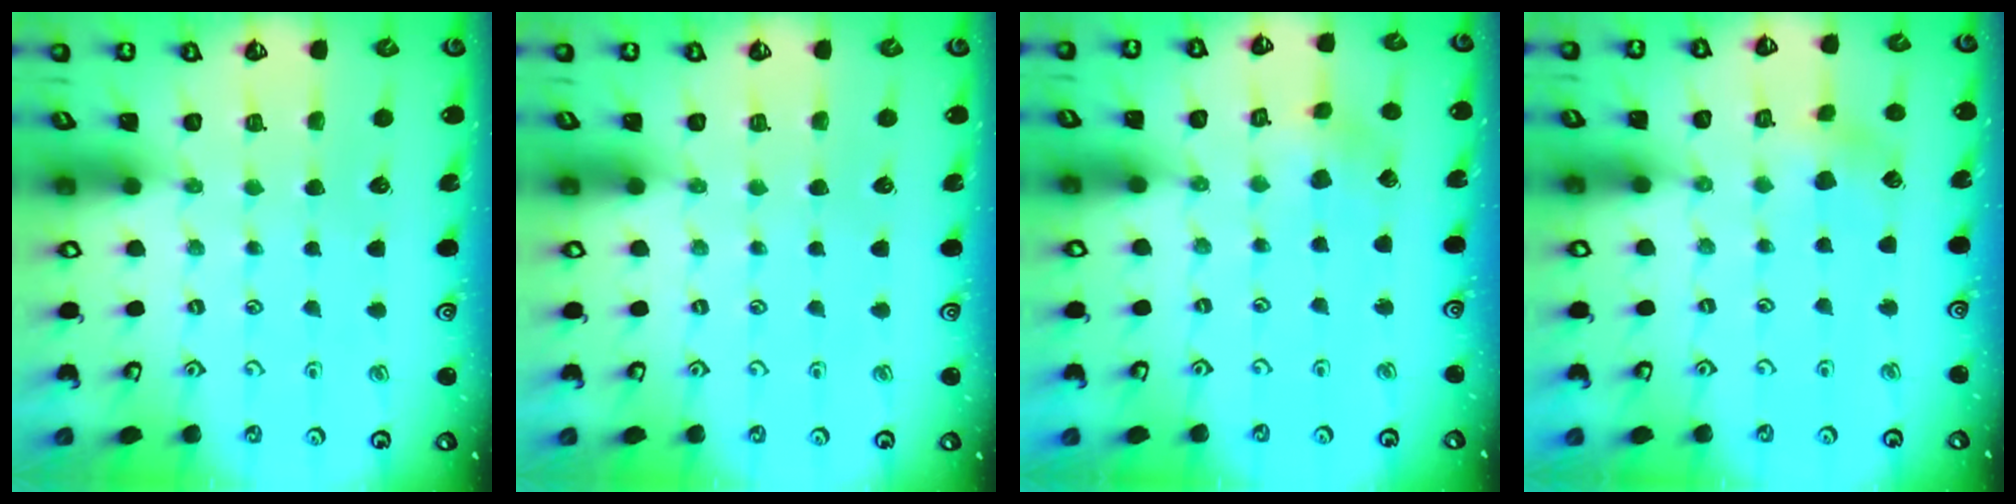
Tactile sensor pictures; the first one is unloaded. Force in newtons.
{"total": 0.0}
{"total": 3.1, "press": 3.1, "slide": 0.3}
{"total": 3.6, "press": 3.6, "slide": 0.4}